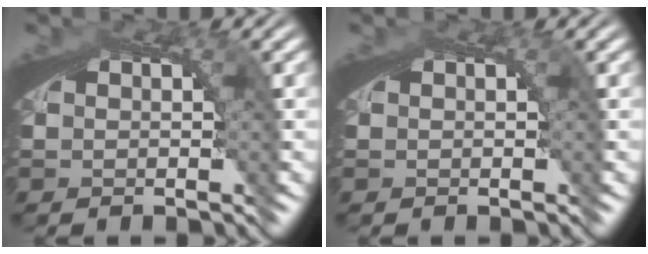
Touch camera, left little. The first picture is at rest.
{"total": 0.0}